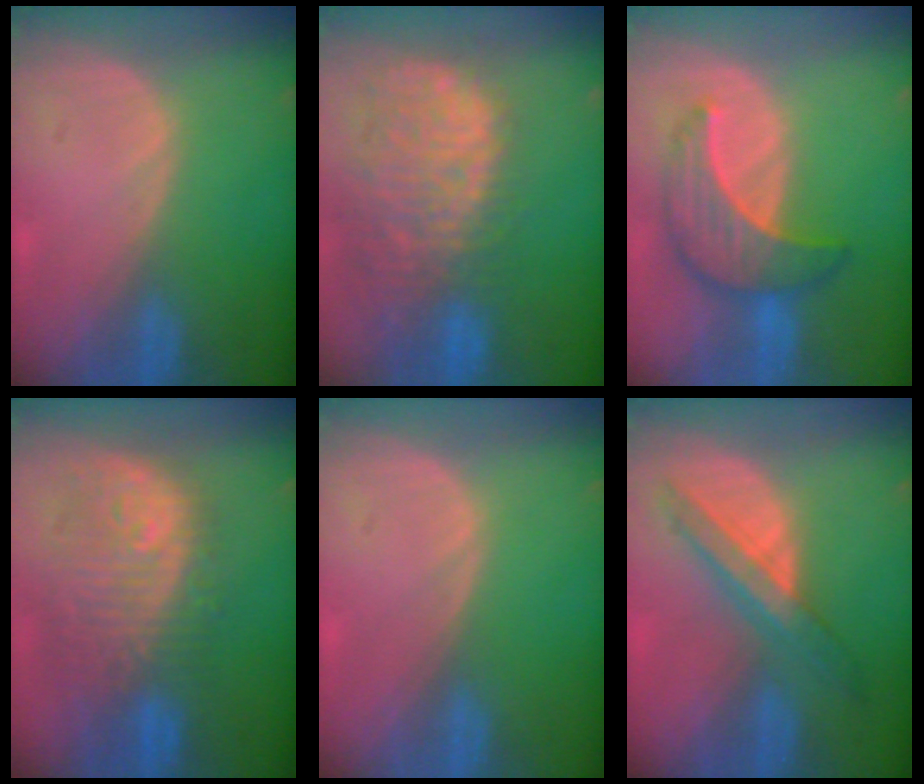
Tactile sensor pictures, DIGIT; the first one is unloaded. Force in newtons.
{"total": 14.1, "press": 11.6, "slide": 8.1}
{"total": 7.7, "press": 7.7, "slide": 0.4}
{"total": 11.3, "press": 10.6, "slide": 3.9}
{"total": 0.0}
{"total": 6.5, "press": 6.3, "slide": 1.6}